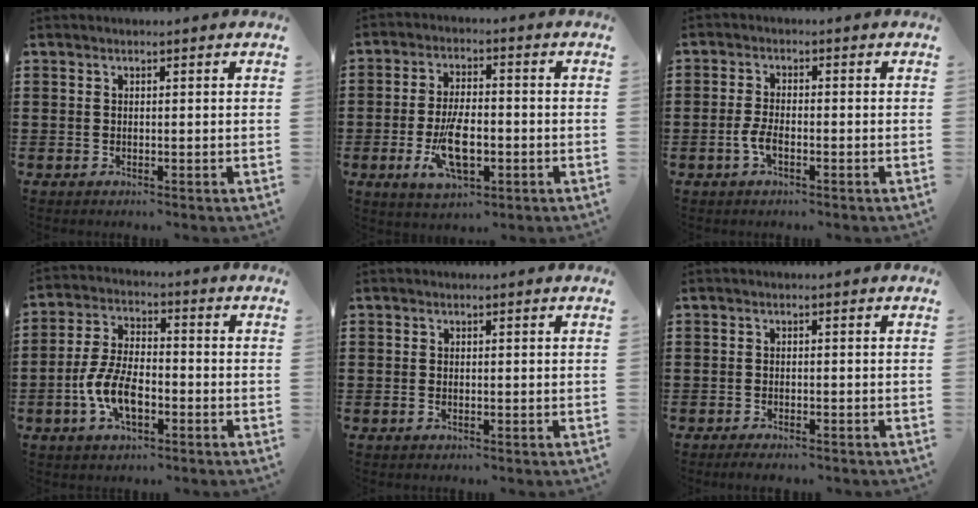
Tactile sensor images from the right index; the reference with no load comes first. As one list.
[{"total": 8.5, "force": [-2.4, 3.7, 7.3], "torque": [-0.161, -0.010, -0.045]}, {"total": 2.9, "force": [-1.2, 1.2, 2.4], "torque": [-0.058, -0.003, -0.025]}, {"total": 8.1, "force": [-2.9, 4.0, 6.5], "torque": [-0.150, 0.000, -0.060]}, {"total": 0.5, "force": [-0.2, 0.2, 0.5], "torque": [-0.012, -0.006, -0.003]}, {"total": 1.3, "force": [-1.3, 0.1, 0.4], "torque": [-0.010, -0.001, -0.023]}]